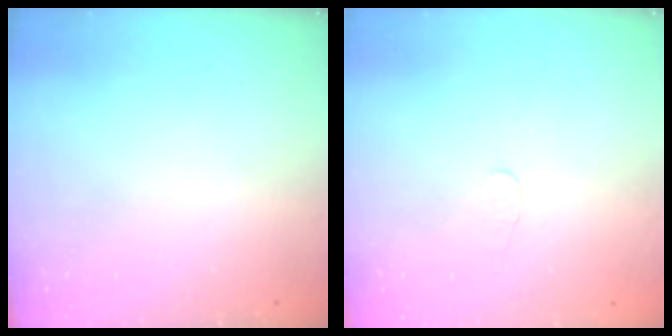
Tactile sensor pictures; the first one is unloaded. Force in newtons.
{"total": 2.8, "press": 2.7, "slide": 0.3}